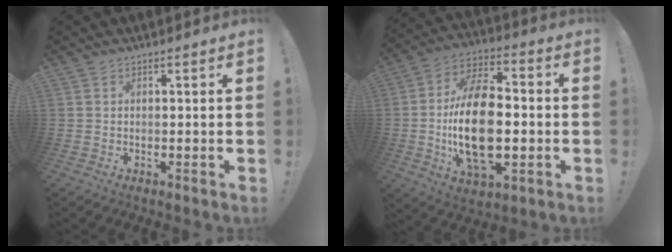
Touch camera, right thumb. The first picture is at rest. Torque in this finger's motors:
{"motor_torque": [2.32, 2.68, 1.67, -1.10, 0.78]}